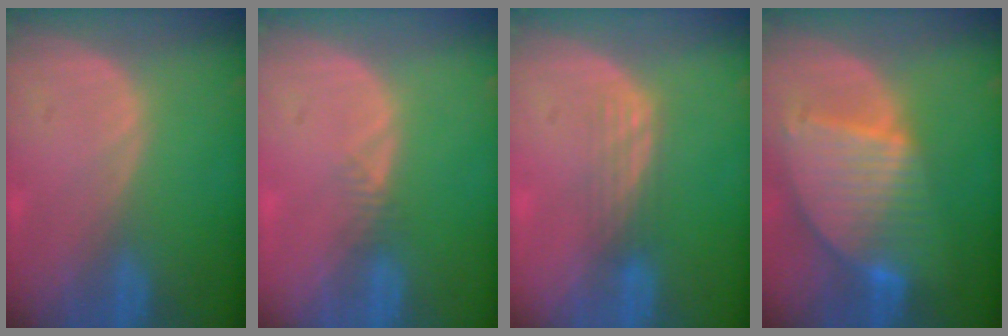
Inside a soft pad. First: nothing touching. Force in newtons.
{"total": 1.2, "press": 1.0, "slide": 0.6}
{"total": 2.9, "press": 2.5, "slide": 1.5}
{"total": 9.4, "press": 8.1, "slide": 4.9}